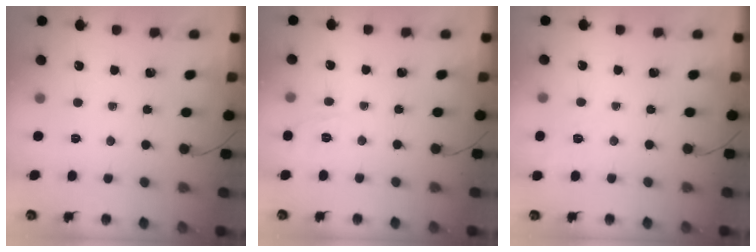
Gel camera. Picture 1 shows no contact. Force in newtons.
{"total": 6.2, "press": 6.0, "slide": 1.6}
{"total": 8.3, "press": 8.1, "slide": 2.1}